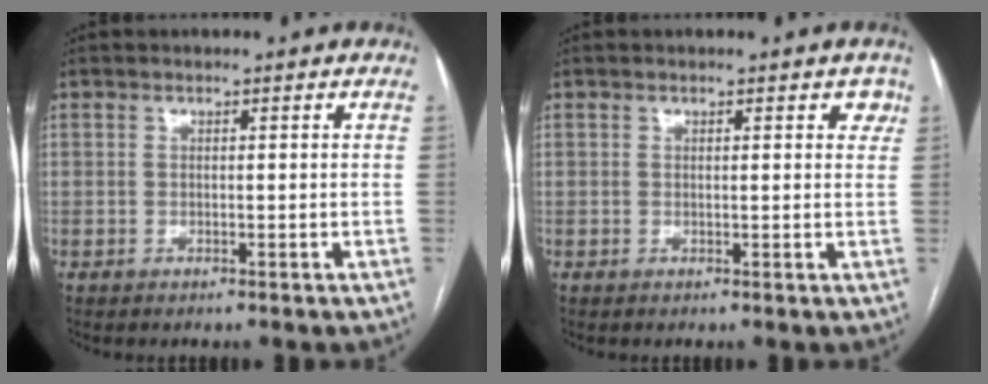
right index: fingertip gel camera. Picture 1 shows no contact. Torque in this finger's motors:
{"motor_torque": [0.02, -0.01, -0.01, 0.00]}